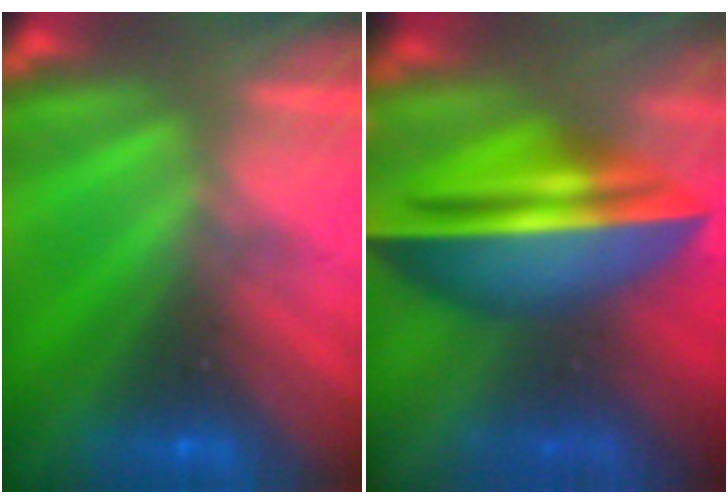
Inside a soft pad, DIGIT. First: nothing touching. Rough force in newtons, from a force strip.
{"total": 7.1}